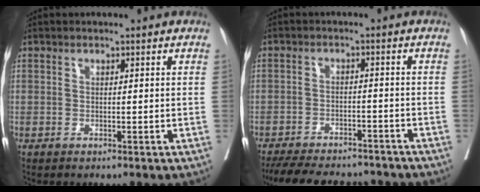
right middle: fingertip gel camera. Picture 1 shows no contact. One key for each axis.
{"total": 16.1, "fx": -14.3, "fy": 4.2, "fz": 6.0, "tx": -0.131, "ty": -0.010, "tz": -0.196}